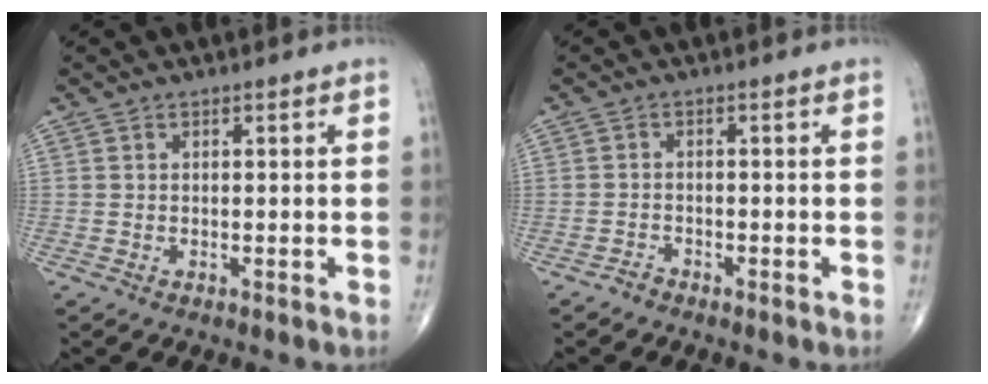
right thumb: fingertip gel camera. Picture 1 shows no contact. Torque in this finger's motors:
{"motor_torque": [-0.03, -0.13, -0.11, -0.12, -0.01]}